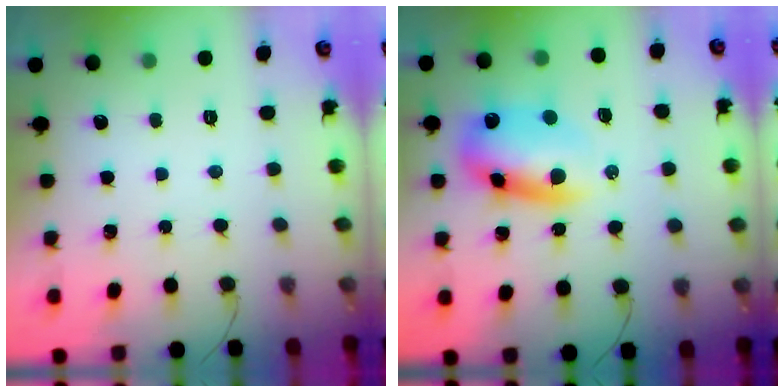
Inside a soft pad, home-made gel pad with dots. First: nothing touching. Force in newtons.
{"total": 10.5, "press": 10.2, "slide": 2.7}